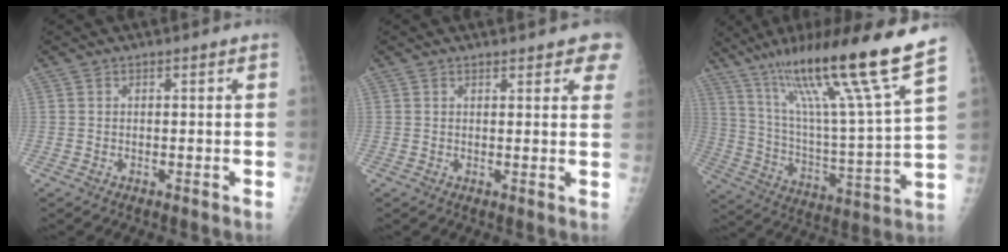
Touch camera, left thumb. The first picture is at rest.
{"total": 5.5, "force": [4.3, 1.7, 3.1], "torque": [-0.007, -0.012, 0.040]}
{"total": 24.3, "force": [16.5, 0.8, 17.8], "torque": [-0.275, -0.064, 0.285]}